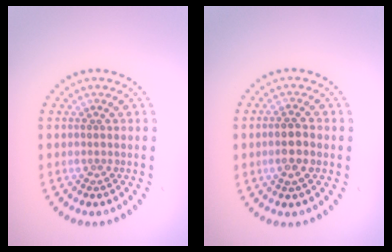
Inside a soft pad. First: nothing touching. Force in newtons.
{"total": 2.0, "press": 1.9, "slide": 0.4}